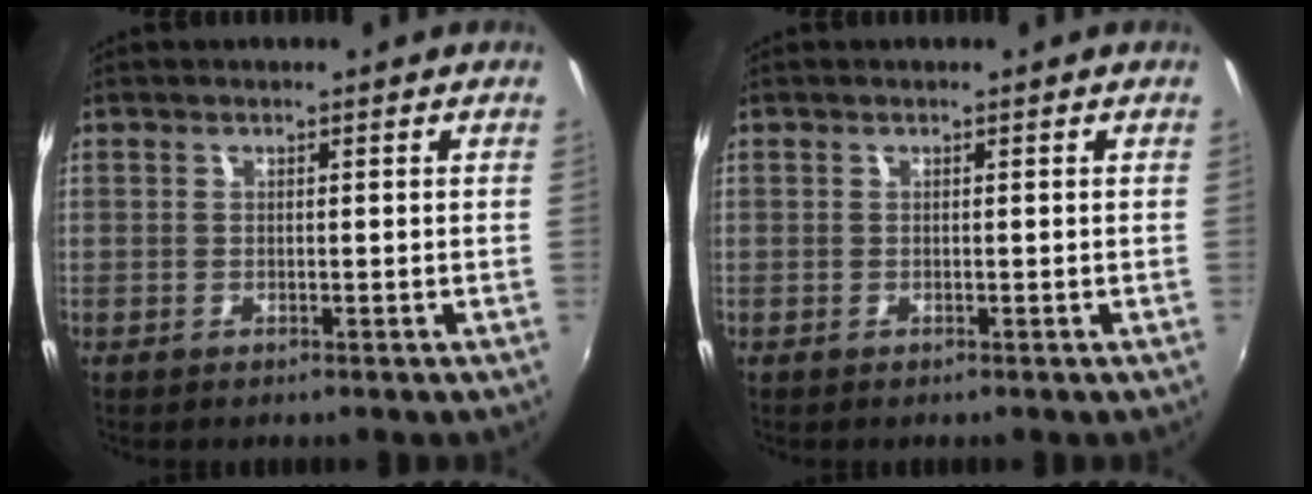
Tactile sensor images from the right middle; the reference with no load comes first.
{"total": 0.0}